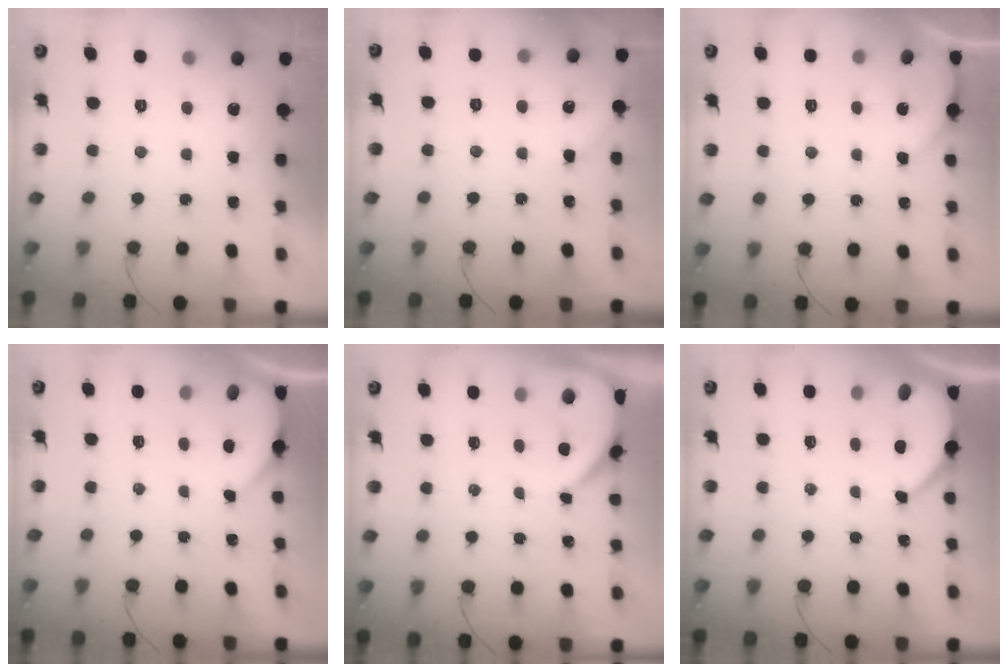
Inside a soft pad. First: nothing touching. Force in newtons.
{"total": 2.9, "press": 2.8, "slide": 0.4}
{"total": 1.6, "press": 1.6, "slide": 0.2}
{"total": 1.7, "press": 1.7, "slide": 0.2}
{"total": 3.8, "press": 3.7, "slide": 0.4}
{"total": 4.5, "press": 4.5, "slide": 0.5}